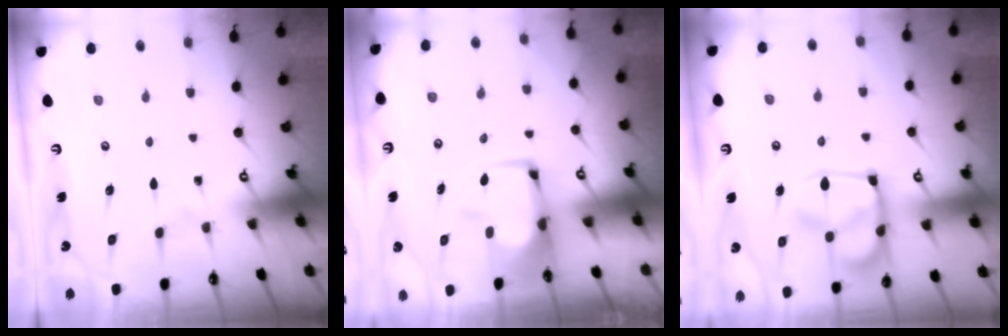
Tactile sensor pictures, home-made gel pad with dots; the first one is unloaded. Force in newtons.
{"total": 0.9, "press": 0.1, "slide": 0.9}
{"total": 11.6, "press": 11.5, "slide": 1.4}